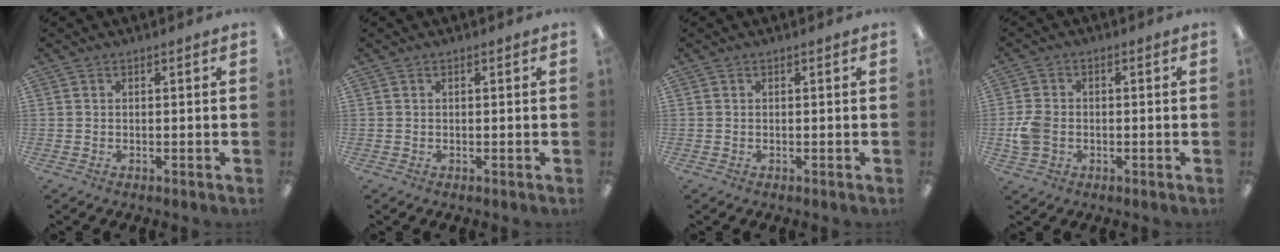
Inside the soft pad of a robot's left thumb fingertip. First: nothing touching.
{"total": 0.0}
{"total": 0.0}
{"total": 5.9, "force": [-1.1, 4.7, 3.4], "torque": [-0.062, 0.007, -0.019]}